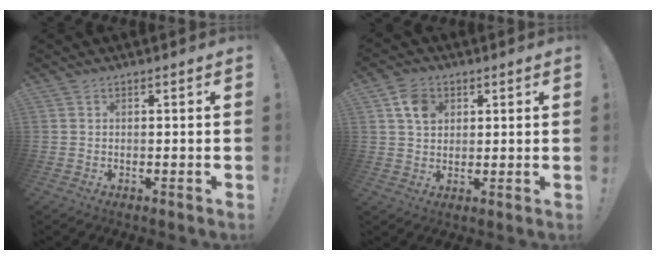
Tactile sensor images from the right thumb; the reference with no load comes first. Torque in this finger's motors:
{"motor_torque": [0.33, 0.22, 0.33, -0.41, 0.00]}